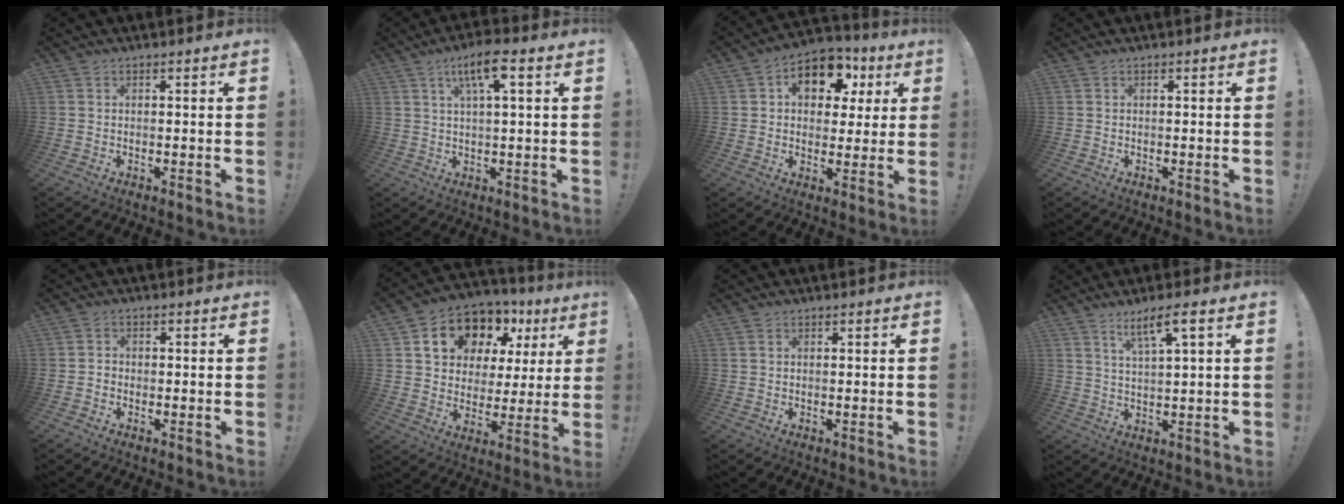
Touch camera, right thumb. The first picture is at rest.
{"total": 8.2, "force": [3.4, 1.6, 7.3], "torque": [-0.120, -0.006, 0.054]}
{"total": 13.0, "force": [4.4, 9.1, 8.1], "torque": [-0.110, -0.012, 0.083]}
{"total": 0.0}
{"total": 1.7, "force": [-1.0, 1.3, 0.5], "torque": [-0.014, 0.010, -0.016]}
{"total": 14.1, "force": [8.5, 9.6, 5.8], "torque": [-0.103, -0.056, 0.166]}
{"total": 0.8, "force": [0.4, 0.6, 0.3], "torque": [-0.013, 0.005, 0.009]}
{"total": 6.7, "force": [3.8, 0.6, 5.5], "torque": [-0.089, -0.015, 0.058]}